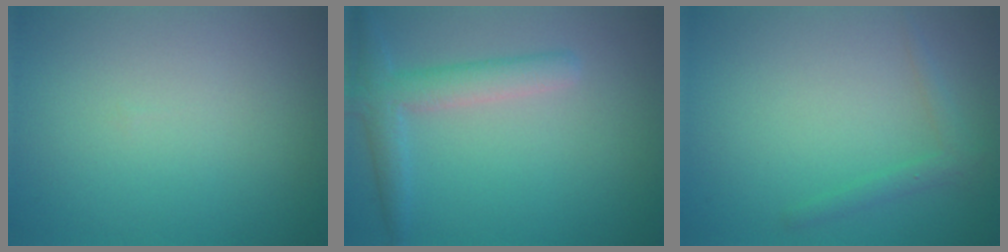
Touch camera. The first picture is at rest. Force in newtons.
{"total": 3.3, "press": 3.3, "slide": 0.1}
{"total": 1.3, "press": 1.3, "slide": 0.1}